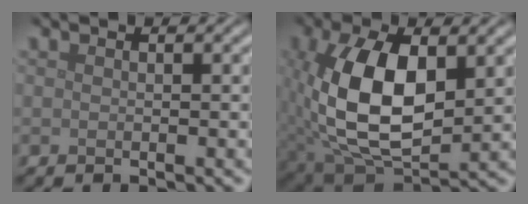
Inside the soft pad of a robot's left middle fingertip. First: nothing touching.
{"total": 10.9, "force": [0.9, 6.1, 9.0], "torque": [-0.186, -0.008, 0.023]}